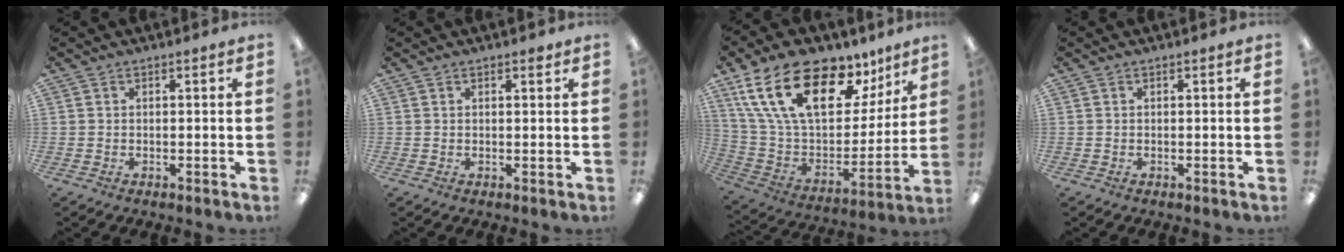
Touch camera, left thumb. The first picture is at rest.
{"total": 1.3, "force": [1.0, 0.6, 0.6], "torque": [-0.006, -0.003, 0.017]}
{"total": 24.9, "force": [14.1, 12.4, 16.3], "torque": [-0.292, -0.073, 0.252]}
{"total": 0.0}